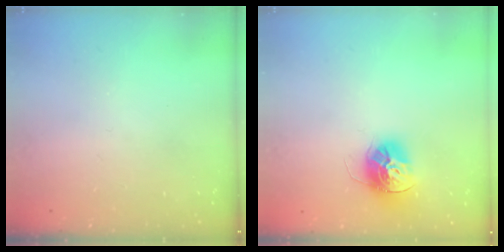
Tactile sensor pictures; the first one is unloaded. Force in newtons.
{"total": 13.4, "press": 13.4, "slide": 1.2}